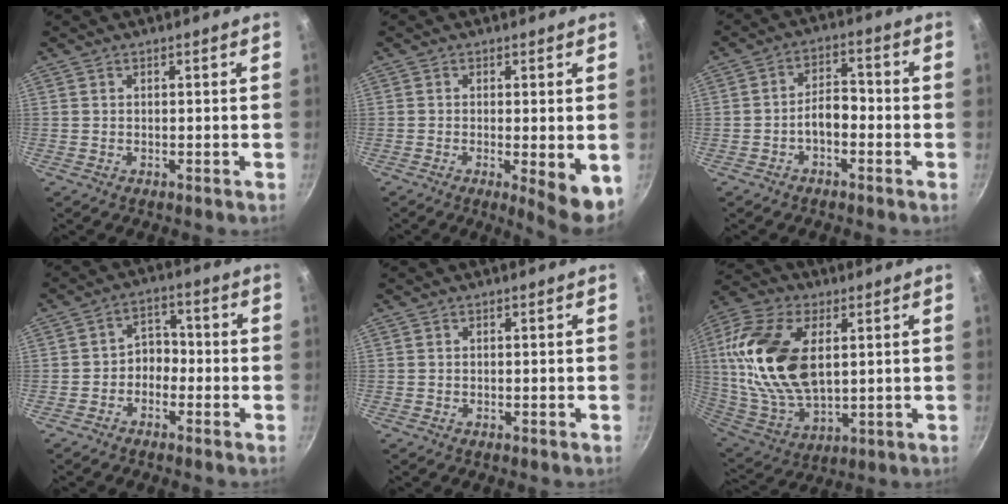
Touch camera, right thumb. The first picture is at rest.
{"total": 7.1, "force": [-1.4, 1.7, 6.7], "torque": [-0.085, -0.011, -0.014]}
{"total": 5.1, "force": [-2.2, 2.9, 3.7], "torque": [-0.043, 0.030, -0.041]}
{"total": 4.8, "force": [-1.8, 3.7, 2.4], "torque": [-0.004, 0.033, -0.040]}
{"total": 0.0}
{"total": 22.2, "force": [4.3, 12.7, 17.6], "torque": [-0.338, -0.011, 0.085]}